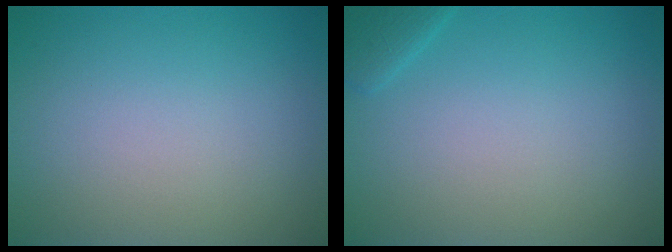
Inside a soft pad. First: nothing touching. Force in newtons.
{"total": 1.4, "press": 1.4, "slide": 0.1}